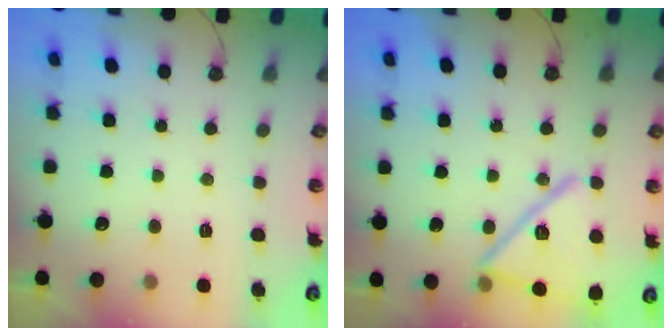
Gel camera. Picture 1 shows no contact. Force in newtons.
{"total": 18.3, "press": 18.3, "slide": 1.8}